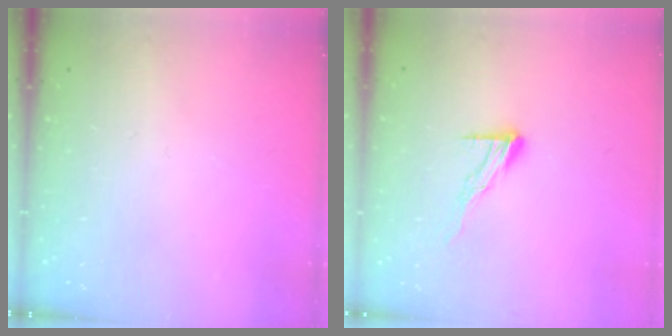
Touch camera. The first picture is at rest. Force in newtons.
{"total": 8.7, "press": 8.7, "slide": 0.7}